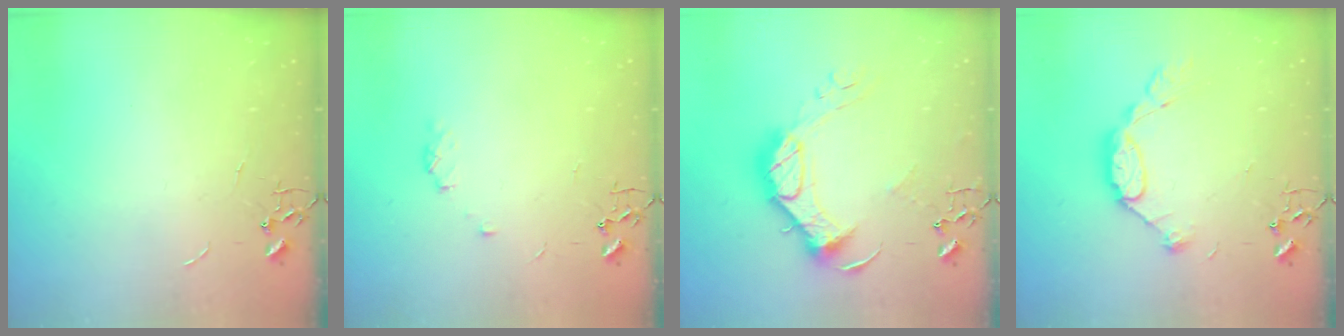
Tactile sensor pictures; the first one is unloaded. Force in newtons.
{"total": 4.1, "press": 4.0, "slide": 0.6}
{"total": 15.5, "press": 15.4, "slide": 1.4}
{"total": 11.5, "press": 11.4, "slide": 0.9}